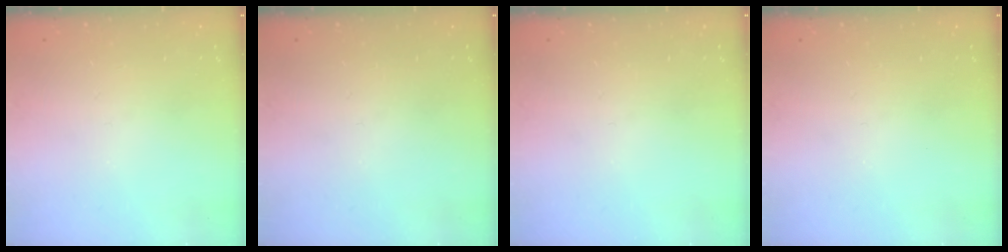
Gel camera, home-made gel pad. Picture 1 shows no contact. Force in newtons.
{"total": 0.0}
{"total": 0.0}
{"total": 0.0}